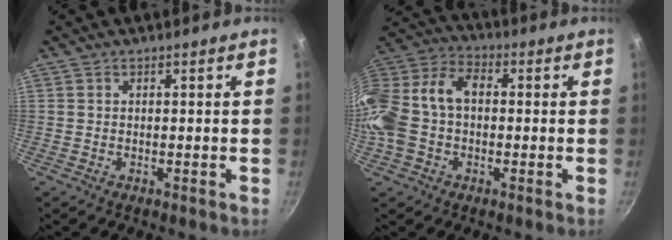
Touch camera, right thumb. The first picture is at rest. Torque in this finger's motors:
{"motor_torque": [1.00, 1.24, 0.68, -0.57, 0.21]}